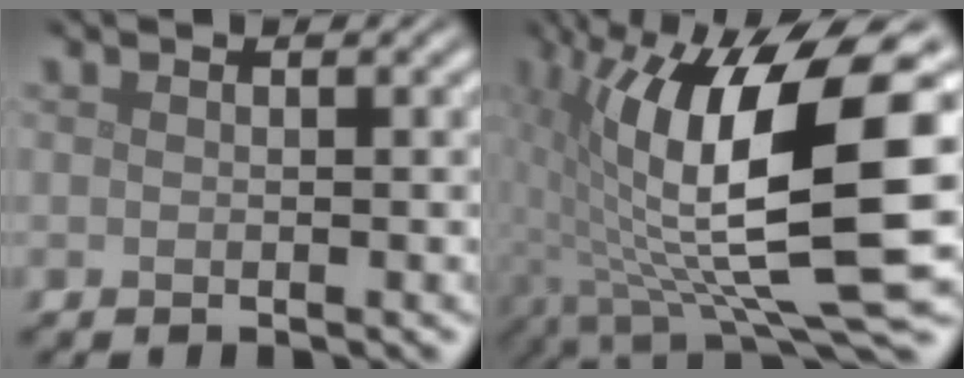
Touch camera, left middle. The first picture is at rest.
{"total": 14.3, "force": [0.5, 4.8, 13.4], "torque": [-0.223, -0.021, 0.012]}